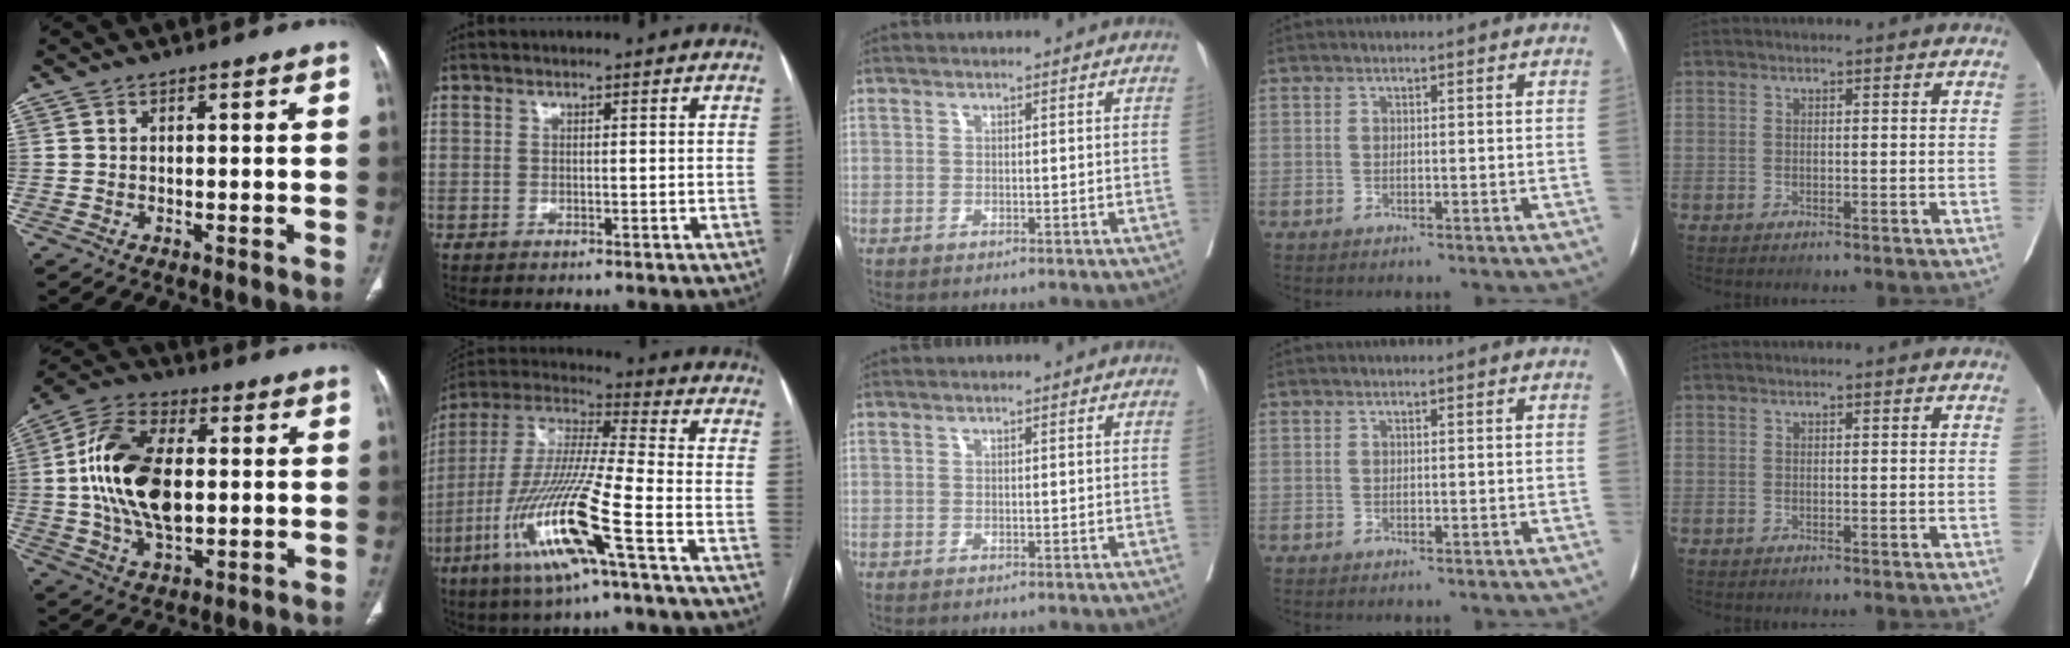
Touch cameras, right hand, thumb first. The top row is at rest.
{"thumb": {"total": 17.9, "force": [0.9, 10.3, 14.6], "torque": [-0.274, 0.014, 0.016]}, "index": {"total": 17.6, "force": [-7.6, 0.6, 15.9], "torque": [-0.336, -0.022, -0.148]}}